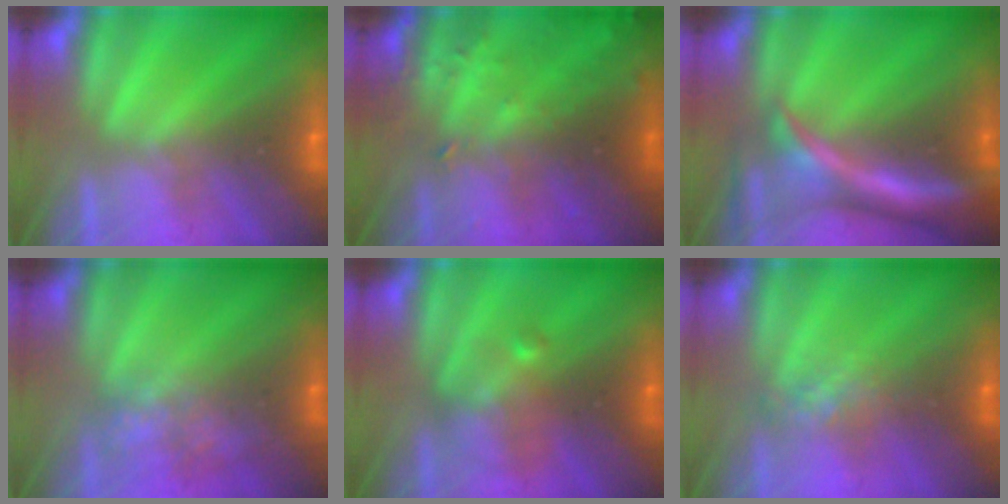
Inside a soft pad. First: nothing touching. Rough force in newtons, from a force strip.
{"total": 7.9}
{"total": 7.6}
{"total": 4.9}
{"total": 2.4}
{"total": 4.5}